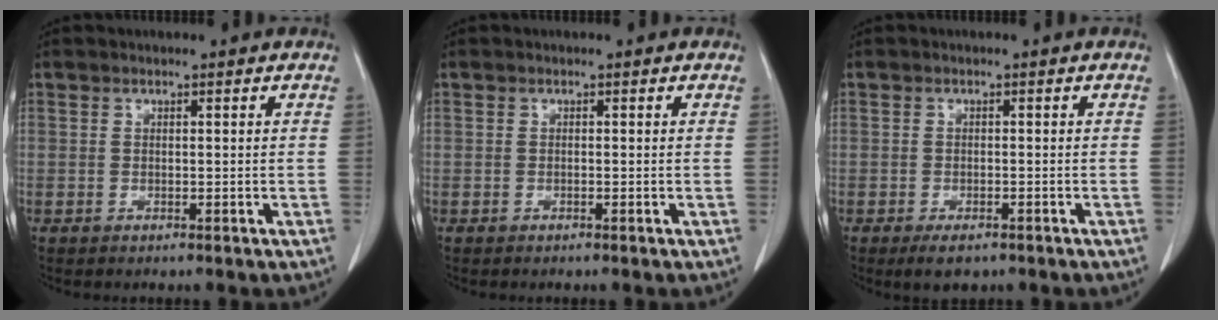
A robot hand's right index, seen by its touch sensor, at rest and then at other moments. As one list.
[{"total": 0.0}, {"total": 2.8, "force": [-1.7, 1.4, 1.6], "torque": [-0.024, -0.003, -0.020]}]